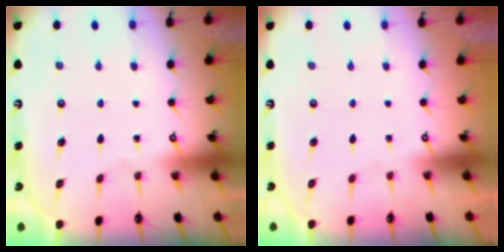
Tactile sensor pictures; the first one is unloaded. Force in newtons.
{"total": 1.5, "press": 1.4, "slide": 0.6}